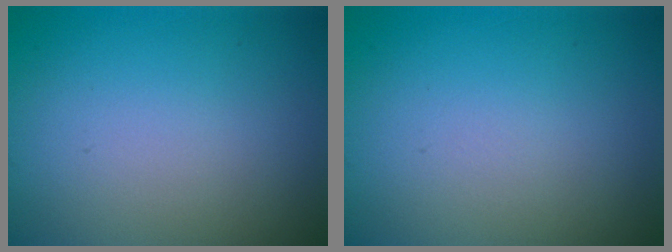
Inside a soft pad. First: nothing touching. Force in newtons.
{"total": 0.0}